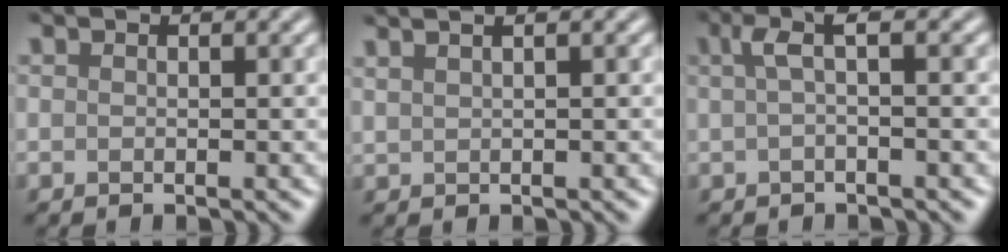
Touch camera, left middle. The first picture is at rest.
{"total": 4.8, "force": [3.0, 2.4, 2.9], "torque": [-0.020, 0.057, 0.021]}
{"total": 1.8, "force": [0.3, 0.1, 1.7], "torque": [-0.039, 0.015, 0.015]}